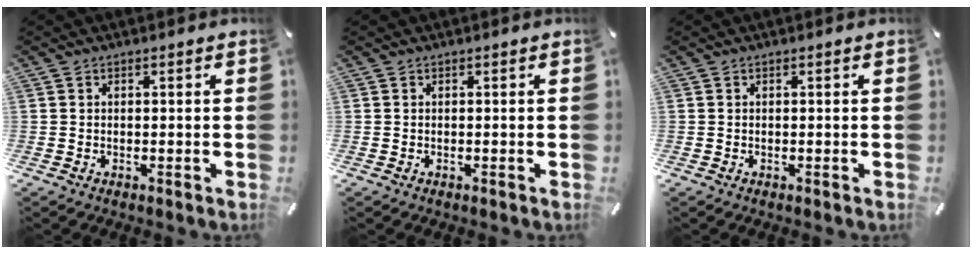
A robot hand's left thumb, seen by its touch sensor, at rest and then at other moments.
{"total": 0.0}
{"total": 0.0}